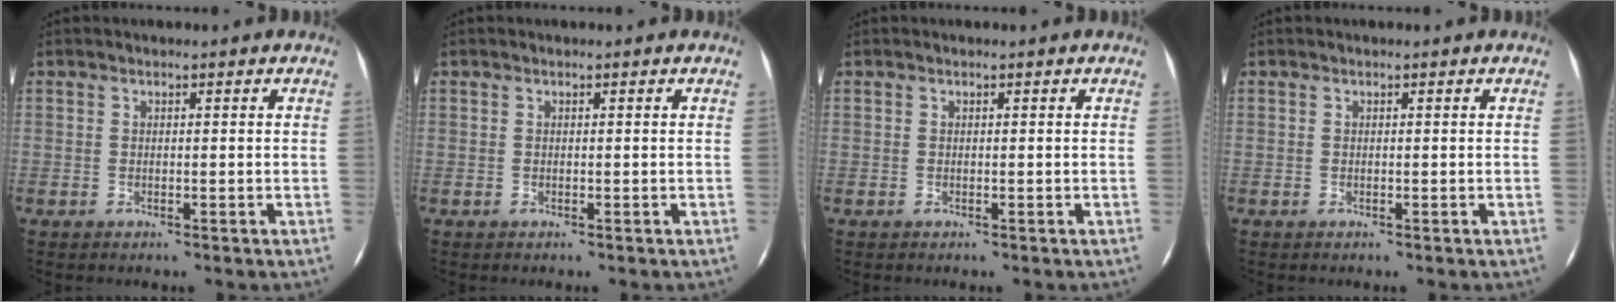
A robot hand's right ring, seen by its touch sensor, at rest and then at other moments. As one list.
[{"total": 0.0}, {"total": 0.0}, {"total": 0.0}]